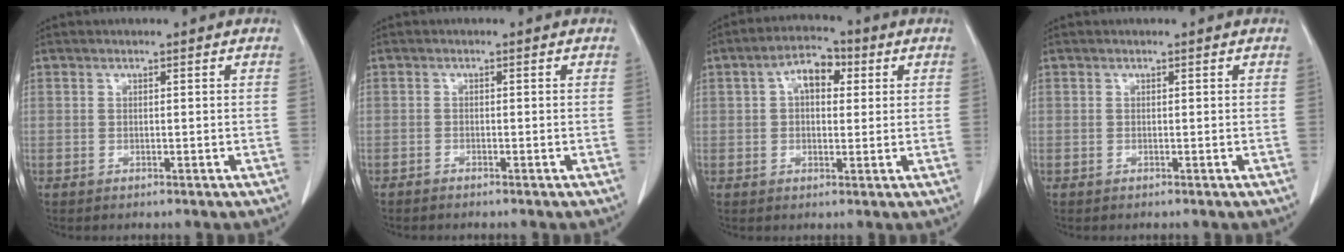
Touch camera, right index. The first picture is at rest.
{"total": 0.9, "force": [-0.8, 0.2, 0.3], "torque": [-0.006, 0.000, -0.015]}
{"total": 6.2, "force": [1.7, 3.5, 4.8], "torque": [-0.087, 0.025, 0.025]}
{"total": 0.0}